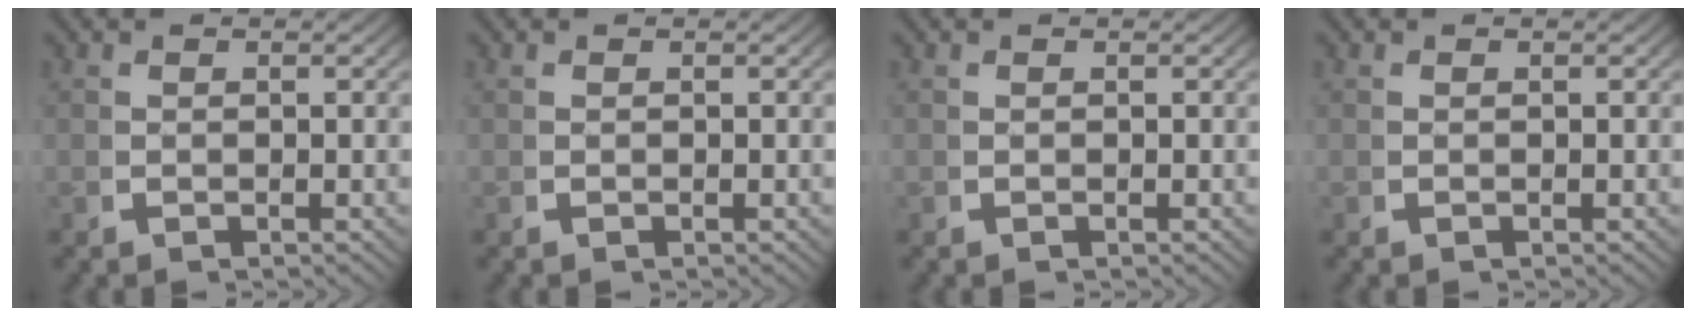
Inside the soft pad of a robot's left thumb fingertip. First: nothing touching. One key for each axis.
{"total": 0.0}
{"total": 0.0}
{"total": 0.0}